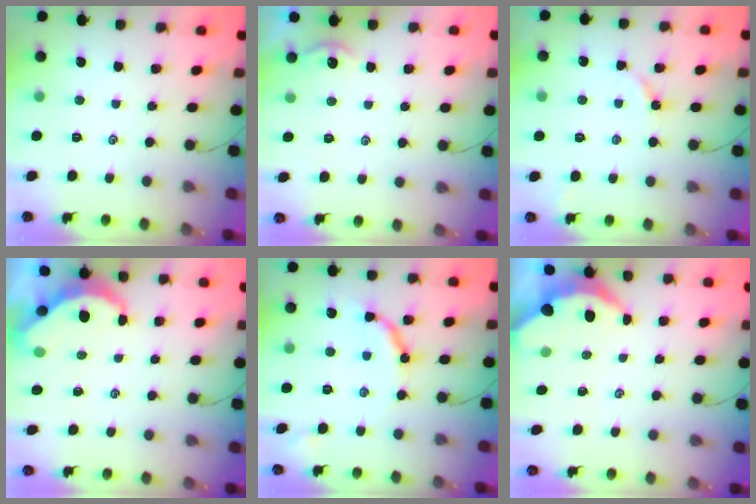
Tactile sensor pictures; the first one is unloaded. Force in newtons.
{"total": 2.5, "press": 2.5, "slide": 0.2}
{"total": 2.9, "press": 2.8, "slide": 0.5}
{"total": 5.1, "press": 5.1, "slide": 0.4}
{"total": 9.3, "press": 9.3, "slide": 0.1}
{"total": 3.6, "press": 3.6, "slide": 0.4}